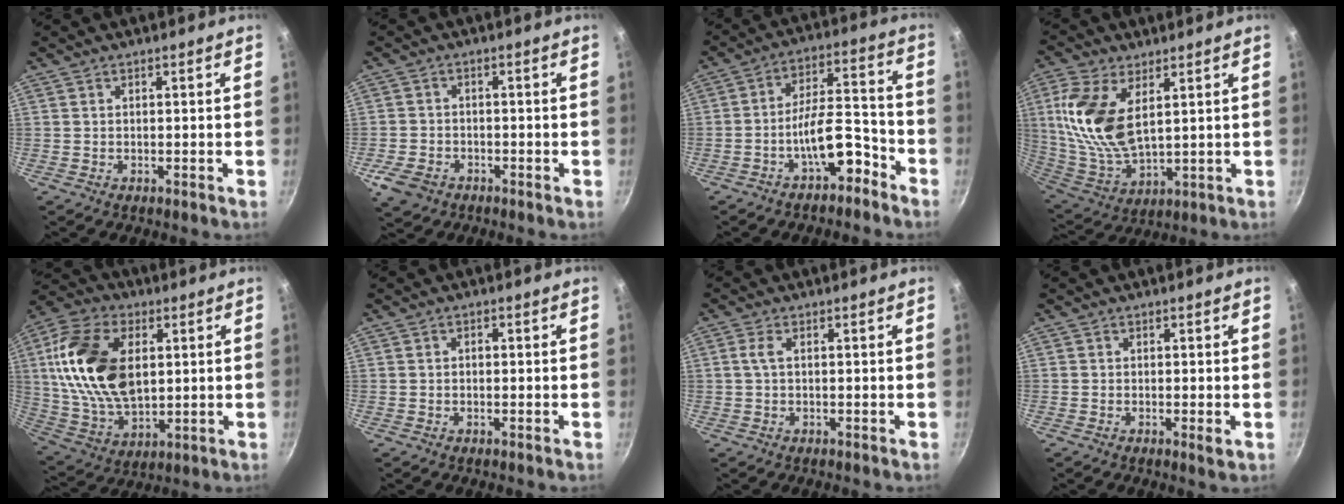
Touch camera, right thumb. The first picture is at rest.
{"total": 5.7, "force": [-3.0, 4.0, 2.7], "torque": [-0.058, 0.018, -0.055]}
{"total": 10.1, "force": [-5.9, 4.1, 7.1], "torque": [-0.091, 0.070, -0.089]}
{"total": 15.6, "force": [4.6, 8.0, 12.6], "torque": [-0.255, -0.023, 0.100]}
{"total": 21.0, "force": [3.8, 13.0, 16.0], "torque": [-0.289, -0.005, 0.073]}
{"total": 0.8, "force": [-0.2, 0.7, 0.5], "torque": [-0.008, 0.005, -0.003]}
{"total": 2.0, "force": [0.2, 0.9, 1.8], "torque": [-0.045, 0.006, 0.004]}
{"total": 1.2, "force": [-0.2, 0.3, 1.2], "torque": [-0.021, -0.005, -0.006]}